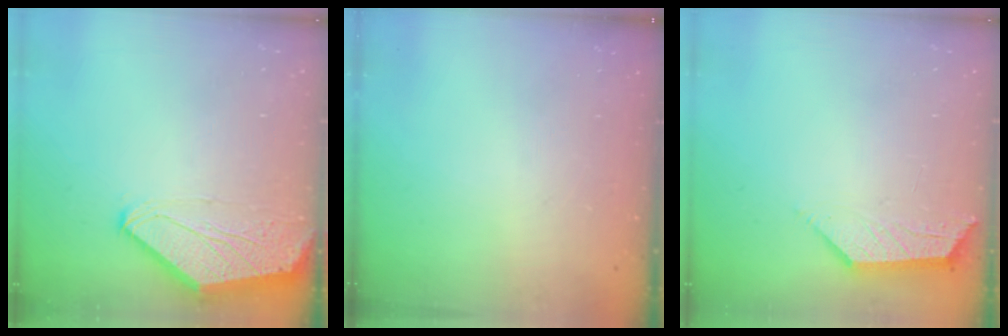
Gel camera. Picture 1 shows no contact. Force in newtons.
{"total": 0.0}
{"total": 1.9, "press": 1.9, "slide": 0.3}